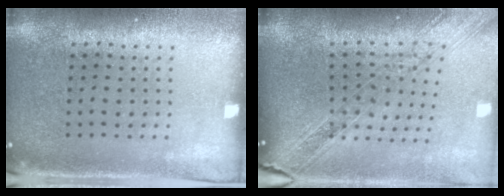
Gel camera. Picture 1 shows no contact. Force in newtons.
{"total": 1.7, "press": 1.5, "slide": 0.8}